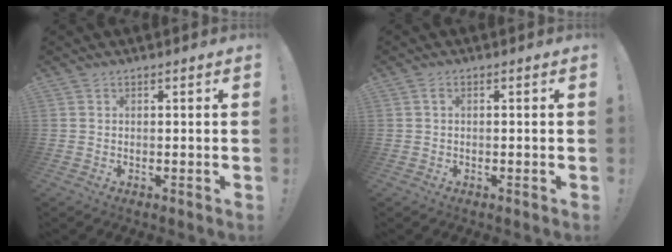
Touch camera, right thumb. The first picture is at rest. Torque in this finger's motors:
{"motor_torque": [0.08, -0.07, 0.10, -0.11, 0.01]}